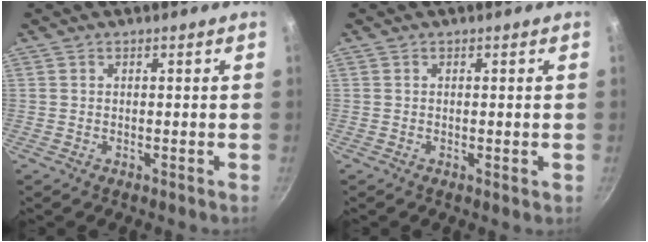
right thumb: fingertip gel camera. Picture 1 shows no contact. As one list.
[{"total": 0.7, "force": [0.0, 0.1, 0.7], "torque": [-0.011, -0.001, -0.002]}]